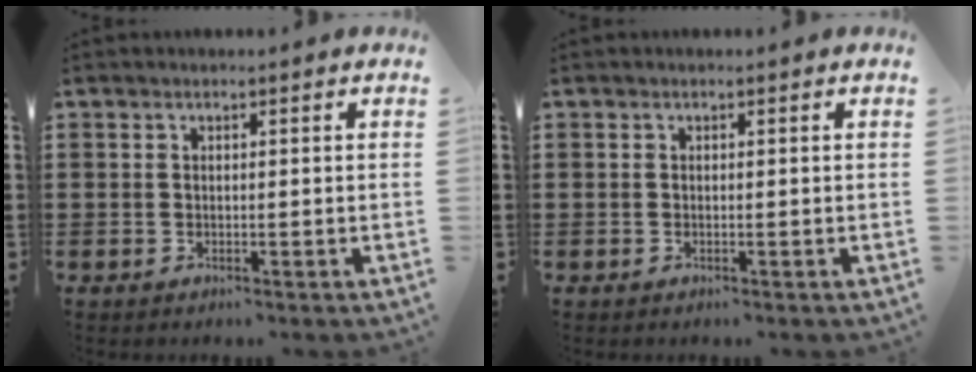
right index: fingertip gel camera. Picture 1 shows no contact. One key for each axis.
{"total": 0.0}